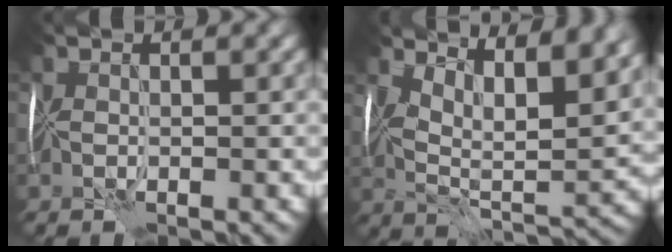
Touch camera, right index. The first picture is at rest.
{"total": 9.9, "force": [6.3, 3.3, 6.9], "torque": [-0.103, 0.005, 0.094]}